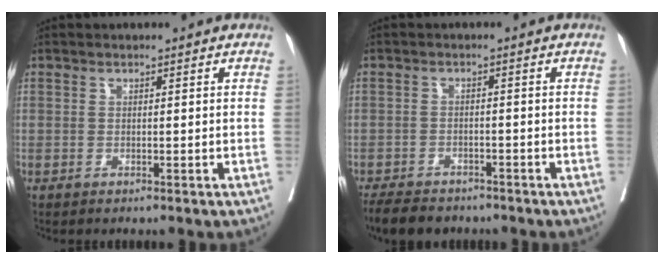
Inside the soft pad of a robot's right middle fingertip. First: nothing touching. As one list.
[{"total": 7.4, "force": [-6.4, 2.8, 2.7], "torque": [-0.043, -0.009, -0.095]}]